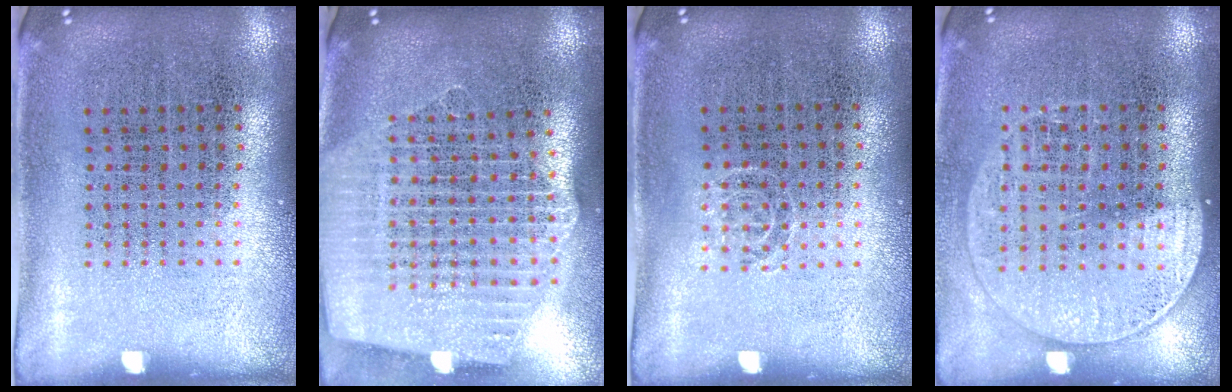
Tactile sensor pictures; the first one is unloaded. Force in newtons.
{"total": 2.5, "press": 2.1, "slide": 1.3}
{"total": 0.5, "press": 0.4, "slide": 0.3}
{"total": 1.5, "press": 1.3, "slide": 0.7}